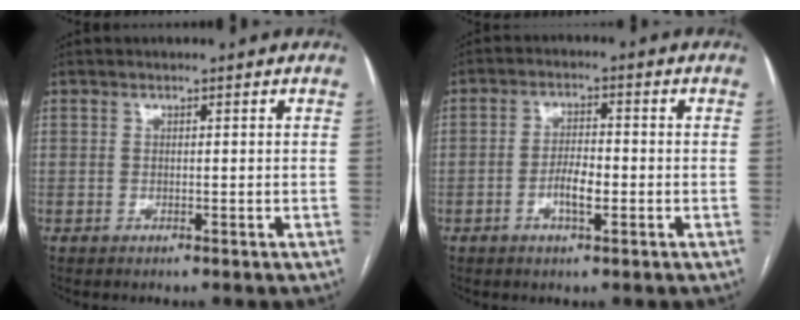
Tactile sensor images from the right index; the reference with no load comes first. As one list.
[{"total": 4.4, "force": [-1.6, 1.3, 3.9], "torque": [-0.075, 0.004, -0.029]}]